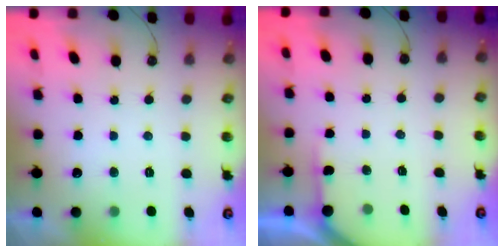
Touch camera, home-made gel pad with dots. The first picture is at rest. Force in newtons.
{"total": 3.9, "press": 3.9, "slide": 0.4}